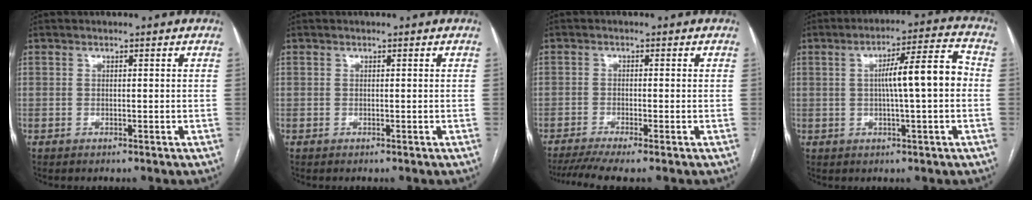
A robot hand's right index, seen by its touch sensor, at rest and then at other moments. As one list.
[{"total": 0.0}, {"total": 6.0, "force": [-4.6, -0.2, 3.8], "torque": [-0.063, -0.010, -0.076]}, {"total": 9.6, "force": [0.1, 0.6, 9.6], "torque": [-0.148, 0.024, -0.002]}]